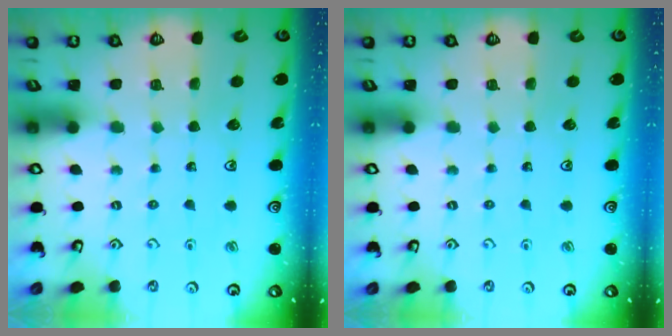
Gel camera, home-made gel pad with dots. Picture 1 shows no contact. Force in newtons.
{"total": 0.0}